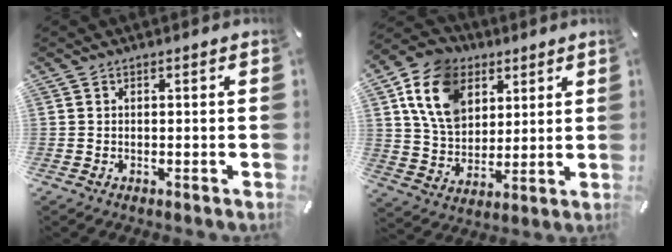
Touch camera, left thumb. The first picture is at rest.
{"total": 14.0, "force": [6.3, 10.7, 6.4], "torque": [-0.152, -0.015, 0.121]}